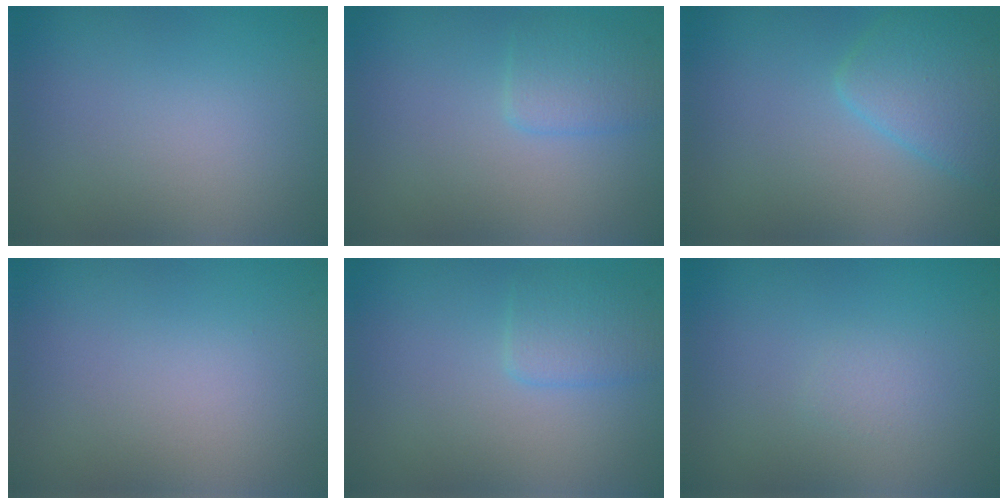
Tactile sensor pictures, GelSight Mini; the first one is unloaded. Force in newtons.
{"total": 2.0, "press": 2.0, "slide": 0.1}
{"total": 3.4, "press": 3.4, "slide": 0.1}
{"total": 0.0}
{"total": 2.0, "press": 2.0, "slide": 0.1}
{"total": 0.7, "press": 0.7, "slide": 0.0}